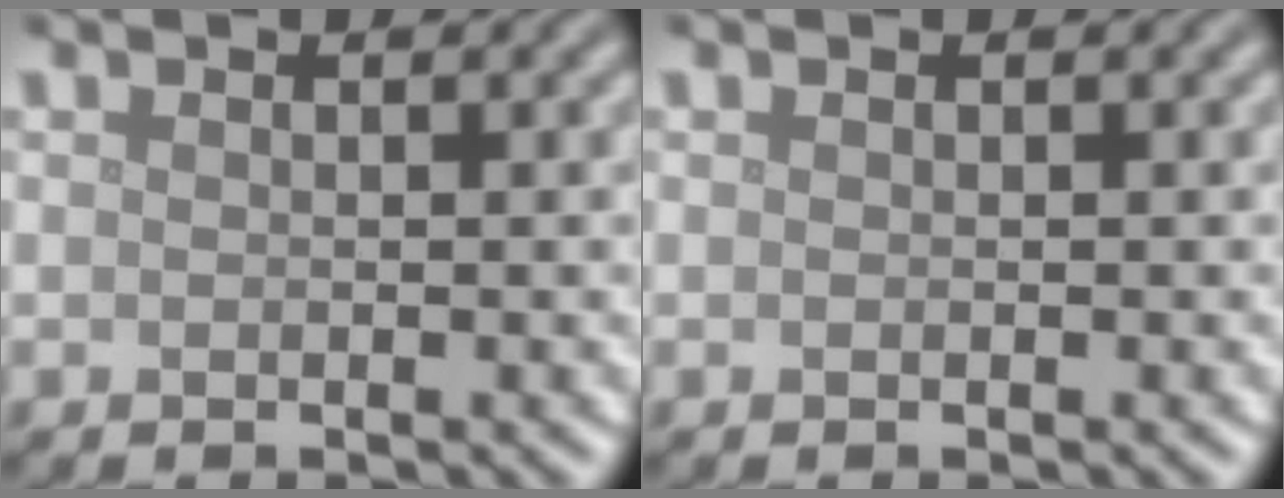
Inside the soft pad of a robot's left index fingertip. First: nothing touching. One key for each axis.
{"total": 0.0}